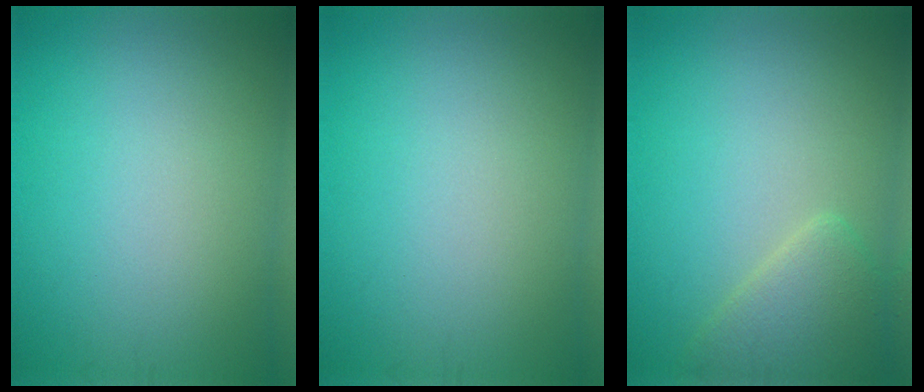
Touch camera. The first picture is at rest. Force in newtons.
{"total": 0.0}
{"total": 3.4, "press": 3.4, "slide": 0.2}